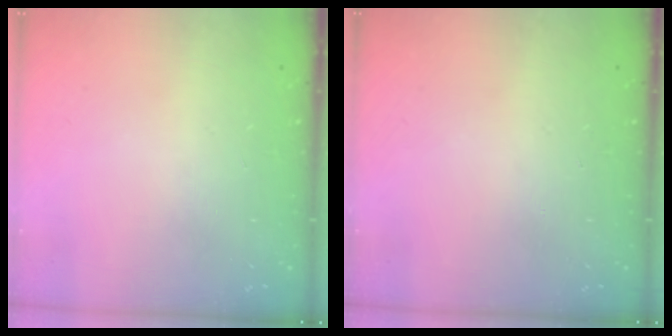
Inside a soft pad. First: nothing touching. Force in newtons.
{"total": 0.0}